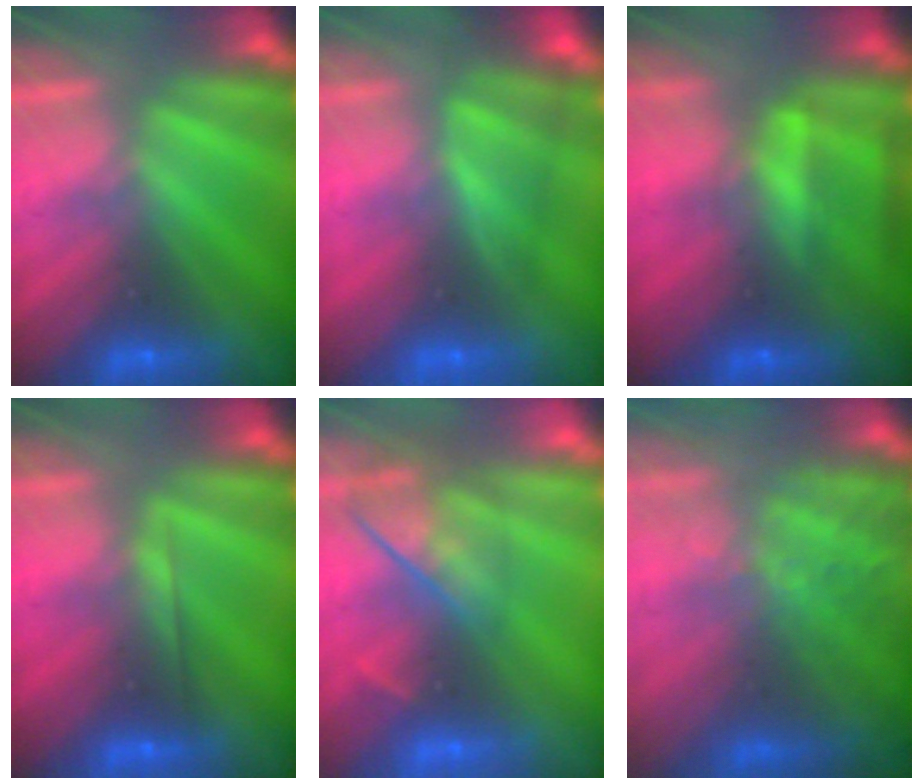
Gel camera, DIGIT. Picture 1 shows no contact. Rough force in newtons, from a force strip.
{"total": 4.5}
{"total": 5.7}
{"total": 1.9}
{"total": 4.8}
{"total": 7.6}